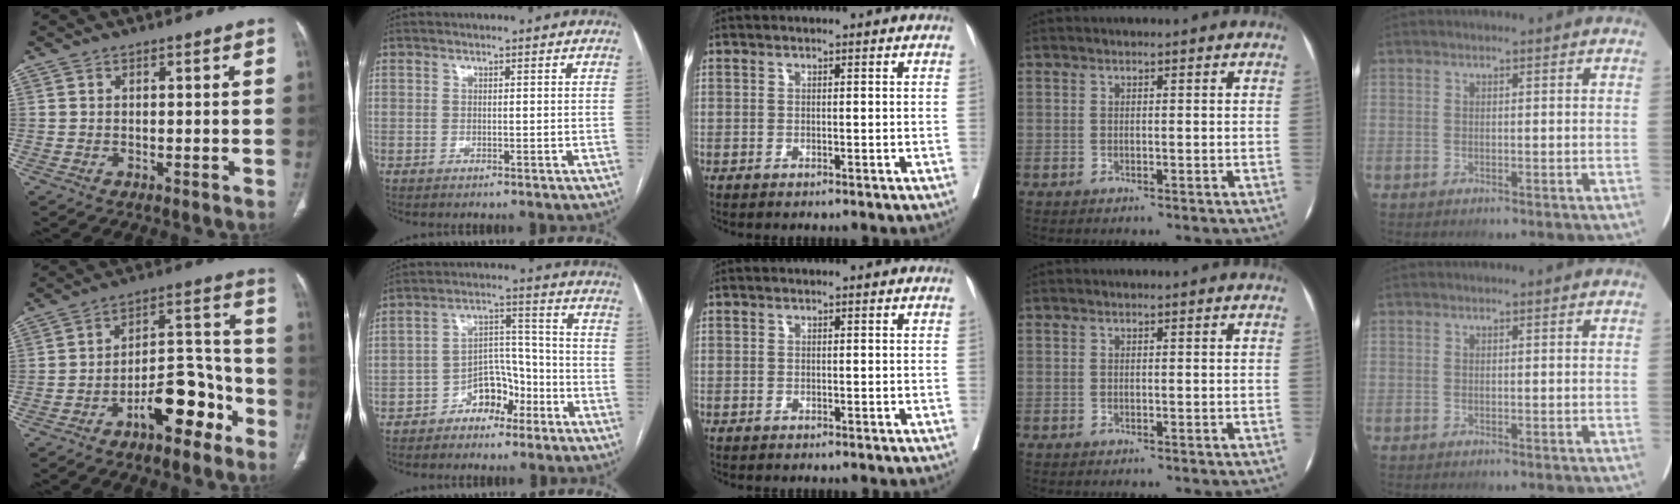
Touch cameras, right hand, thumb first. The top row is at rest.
{"thumb": {"total": 13.2, "force": [-7.1, 6.1, 9.3], "torque": [-0.113, 0.073, -0.110]}, "index": {"total": 6.9, "force": [-4.0, 4.3, 3.5], "torque": [-0.054, 0.029, -0.066]}}